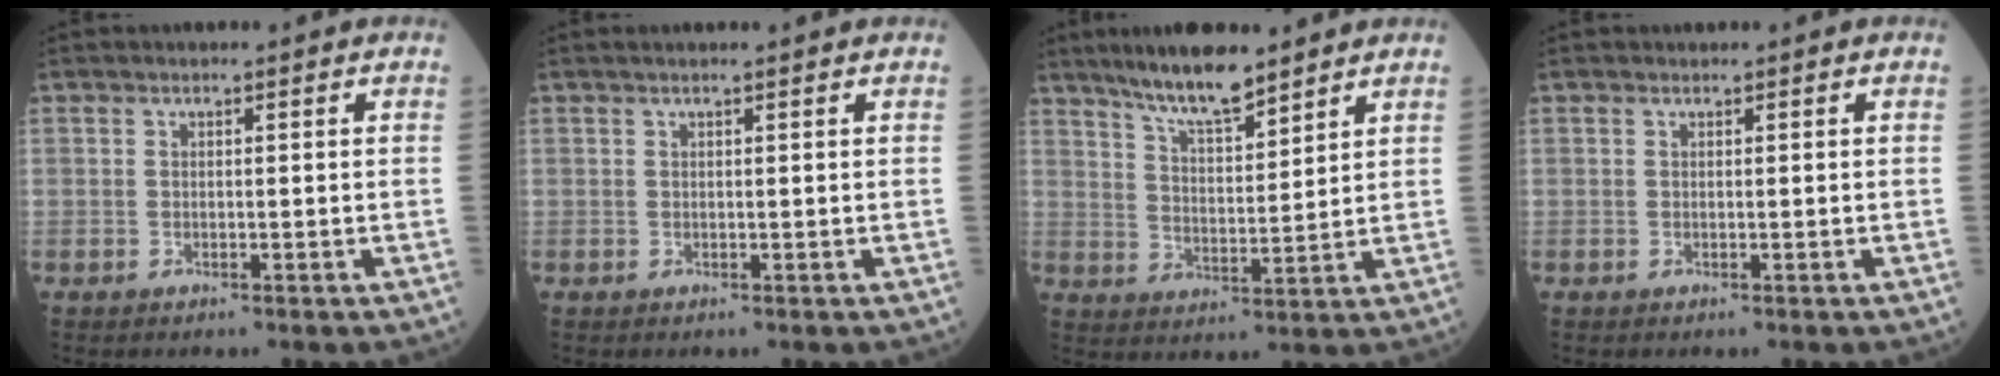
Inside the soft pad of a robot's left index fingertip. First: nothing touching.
{"total": 2.1, "force": [1.7, -0.2, 1.1], "torque": [-0.014, 0.016, 0.025]}
{"total": 9.0, "force": [7.4, 1.3, 4.8], "torque": [-0.095, 0.005, 0.138]}
{"total": 0.0}